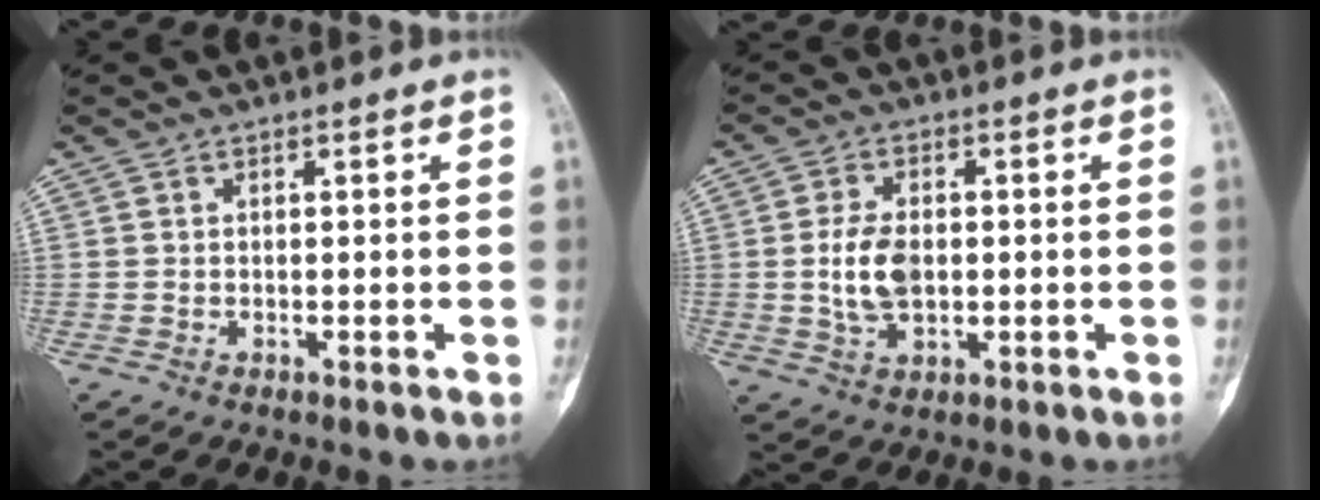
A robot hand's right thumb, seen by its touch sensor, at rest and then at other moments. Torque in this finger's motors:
{"motor_torque": [0.76, 0.81, 0.67, -0.56, 0.22]}